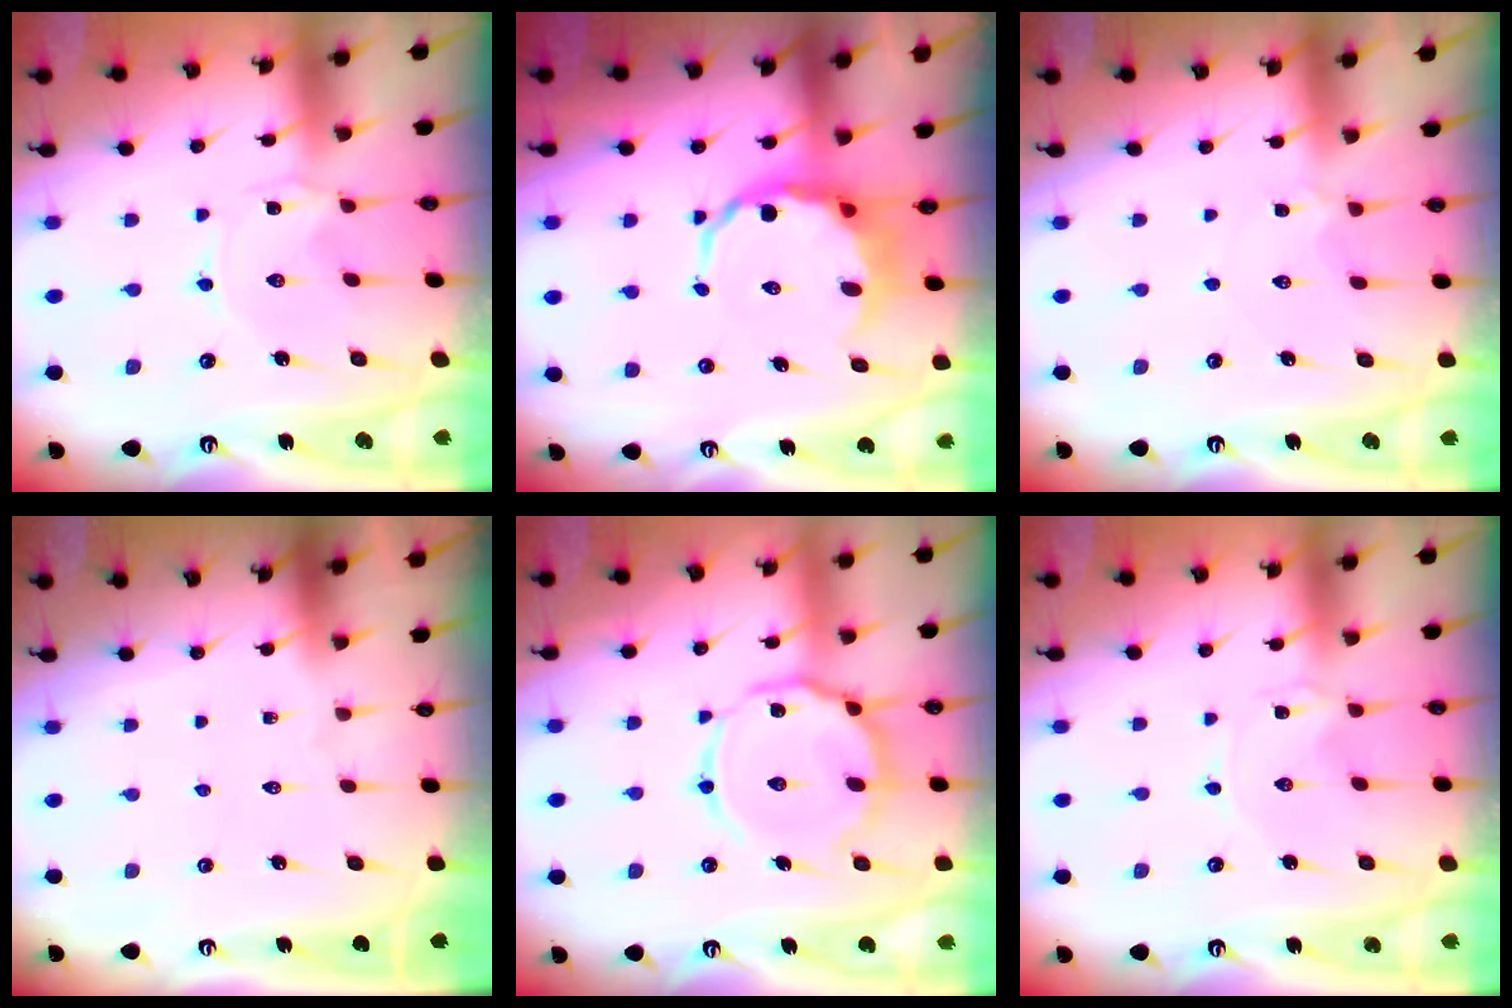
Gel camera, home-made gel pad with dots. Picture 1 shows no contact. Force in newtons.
{"total": 7.0, "press": 6.5, "slide": 2.6}
{"total": 3.3, "press": 3.3, "slide": 0.5}
{"total": 0.0}
{"total": 14.5, "press": 14.4, "slide": 1.3}
{"total": 0.0}